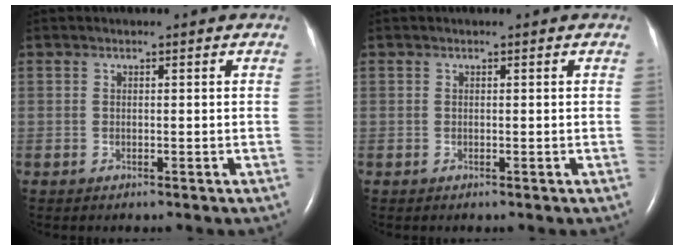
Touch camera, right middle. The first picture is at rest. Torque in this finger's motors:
{"motor_torque": [0.24, -0.27, 0.00, 0.00]}